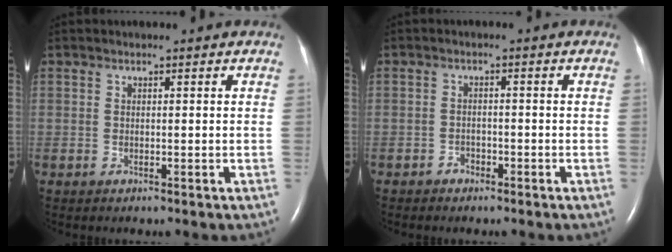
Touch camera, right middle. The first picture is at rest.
{"total": 1.5, "force": [-1.1, 0.9, 0.3], "torque": [-0.007, 0.004, -0.020]}